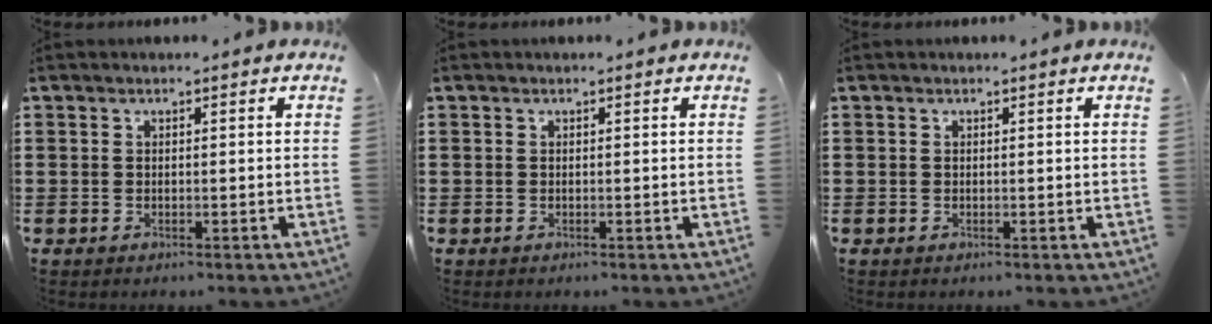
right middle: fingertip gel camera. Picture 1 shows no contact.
{"total": 0.0}
{"total": 0.0}